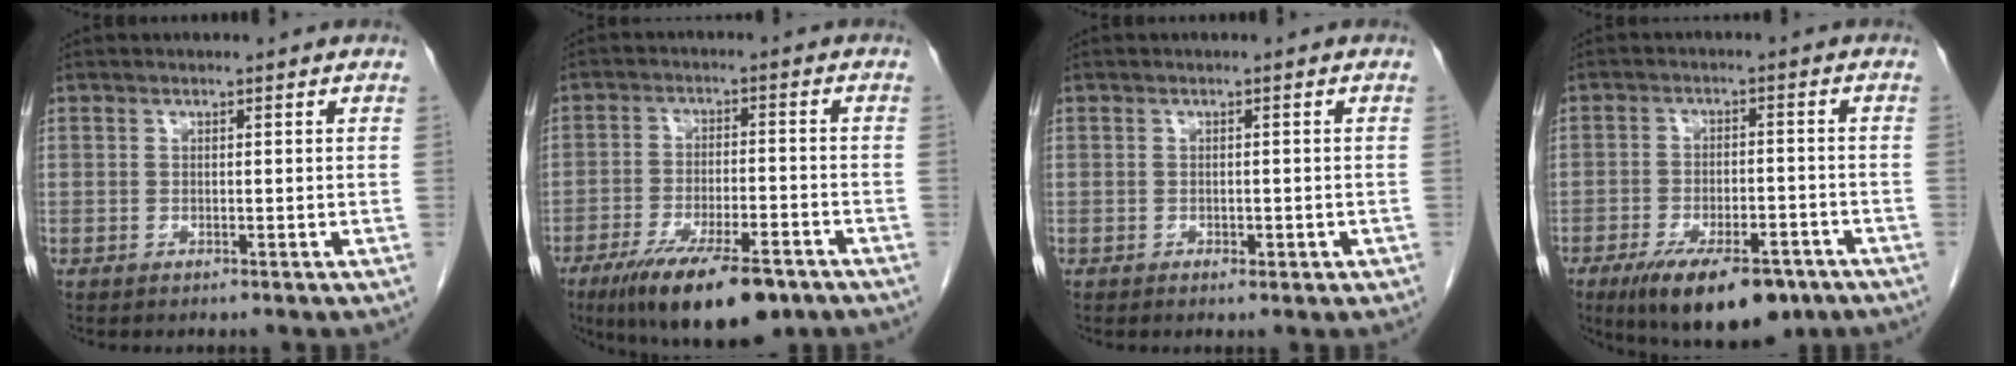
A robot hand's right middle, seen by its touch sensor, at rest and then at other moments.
{"total": 14.1, "force": [-9.5, 3.5, 9.8], "torque": [-0.157, -0.025, -0.154]}
{"total": 1.3, "force": [-0.6, 0.7, 0.9], "torque": [-0.016, -0.001, -0.005]}
{"total": 13.4, "force": [-9.0, 4.8, 8.7], "torque": [-0.135, -0.011, -0.137]}